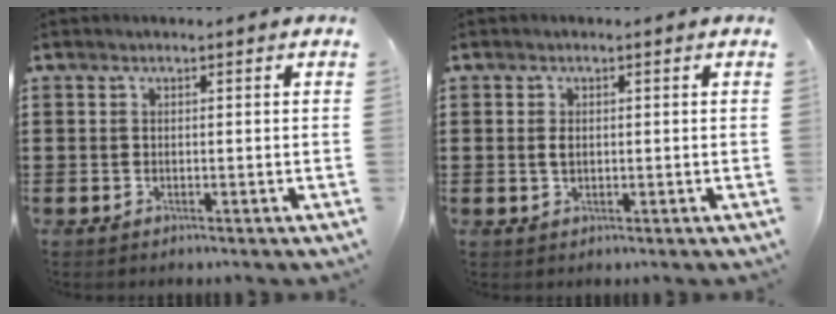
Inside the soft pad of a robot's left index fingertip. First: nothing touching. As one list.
[{"total": 1.3, "force": [0.1, 0.8, 1.1], "torque": [-0.025, 0.004, 0.001]}]